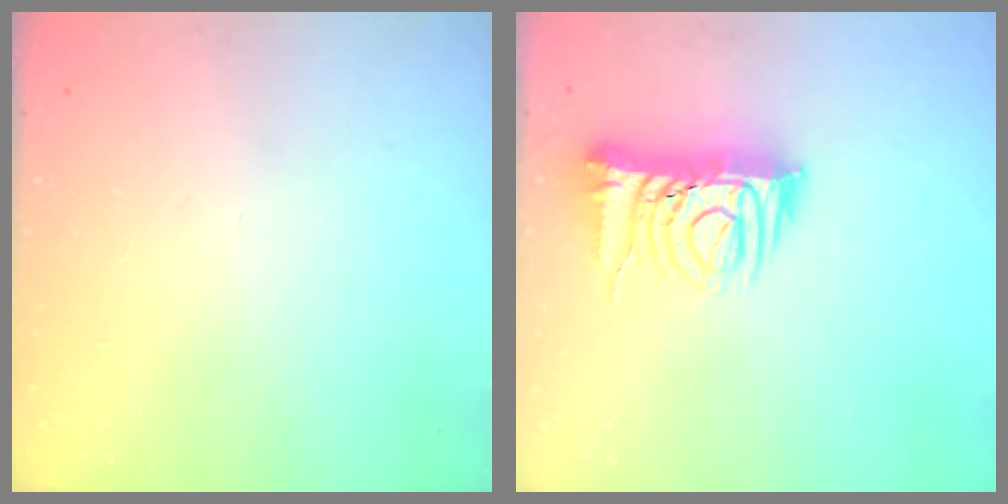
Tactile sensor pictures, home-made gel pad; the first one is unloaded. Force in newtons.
{"total": 10.1, "press": 10.0, "slide": 1.4}